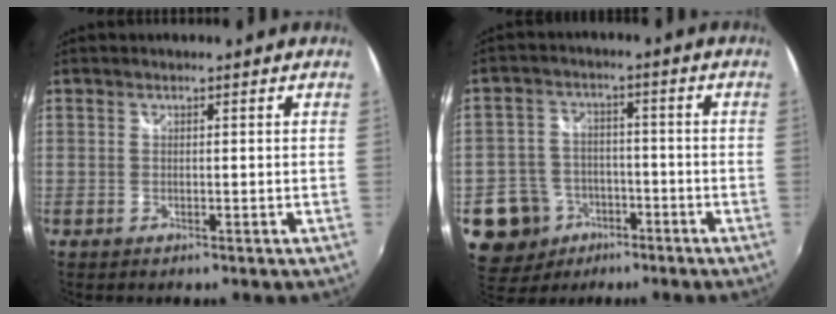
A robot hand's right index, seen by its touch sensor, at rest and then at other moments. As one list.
[{"total": 10.3, "force": [-4.7, 8.9, 2.1], "torque": [-0.073, 0.026, -0.065]}]